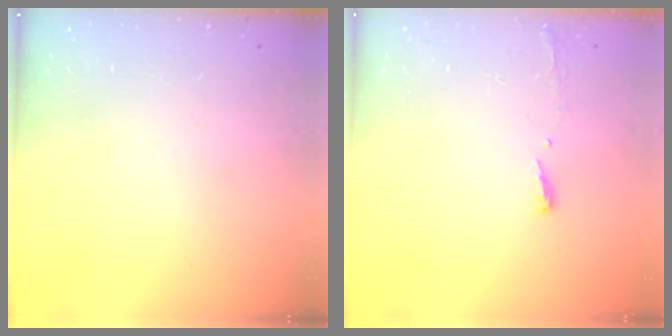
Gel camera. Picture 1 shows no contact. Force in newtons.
{"total": 3.2, "press": 3.2, "slide": 0.6}